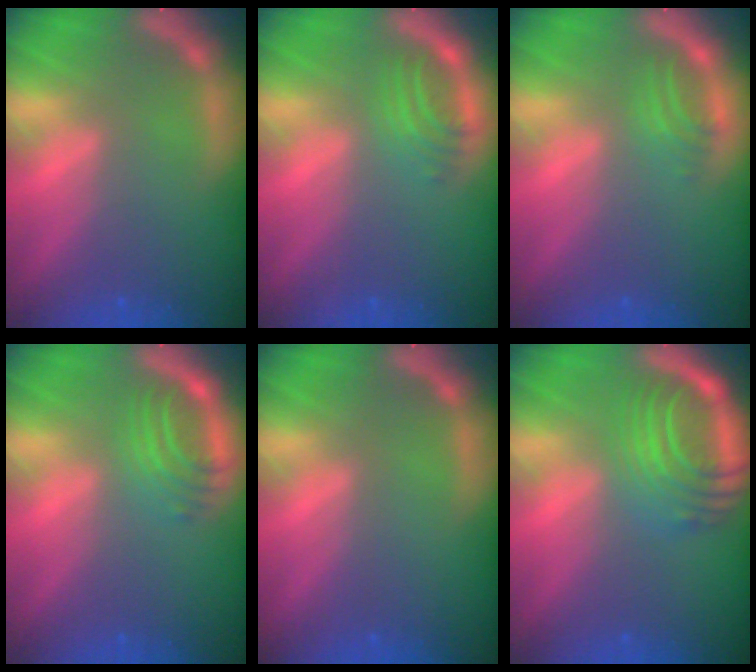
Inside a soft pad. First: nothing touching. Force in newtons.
{"total": 2.9}
{"total": 2.0}
{"total": 4.0}
{"total": 0.0}
{"total": 8.1}